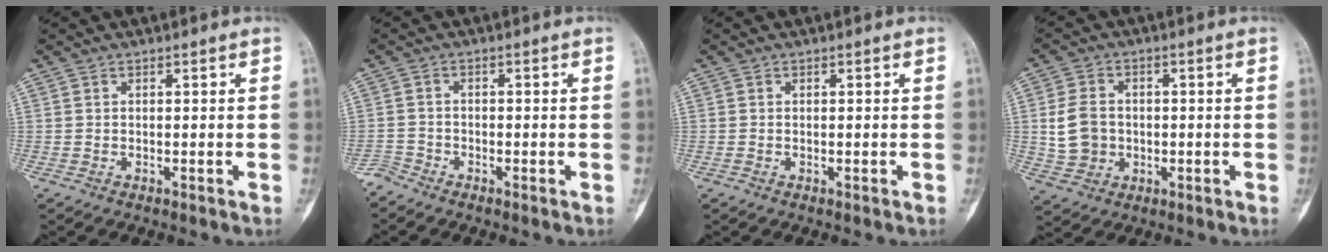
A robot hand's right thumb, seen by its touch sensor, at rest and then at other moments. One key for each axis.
{"total": 2.2, "fx": -2.1, "fy": 0.5, "fz": -0.4, "tx": 0.017, "ty": -0.004, "tz": -0.048}
{"total": 0.0}
{"total": 7.7, "fx": -0.1, "fy": 6.4, "fz": 4.3, "tx": -0.067, "ty": 0.008, "tz": 0.003}